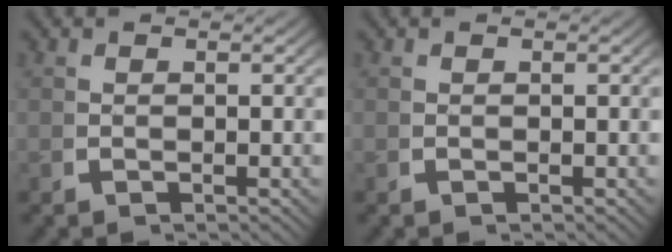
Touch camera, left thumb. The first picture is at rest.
{"total": 0.0}